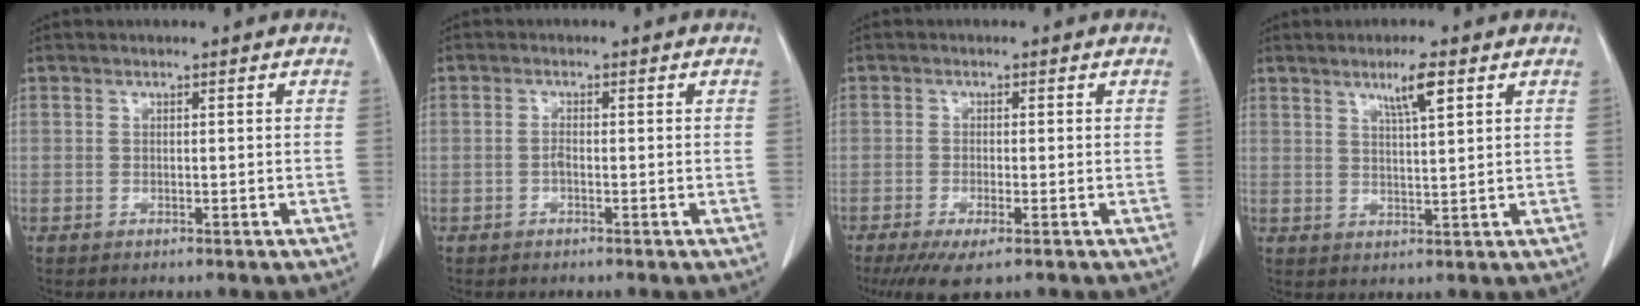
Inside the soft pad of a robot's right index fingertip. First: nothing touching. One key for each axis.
{"total": 1.0, "fx": -0.4, "fy": 0.2, "fz": 0.9, "tx": -0.018, "ty": 0.002, "tz": -0.009}
{"total": 4.7, "fx": -2.9, "fy": 0.6, "fz": 3.6, "tx": -0.061, "ty": -0.013, "tz": -0.048}
{"total": 4.5, "fx": 2.5, "fy": 0.1, "fz": 3.7, "tx": -0.064, "ty": -0.001, "tz": 0.045}